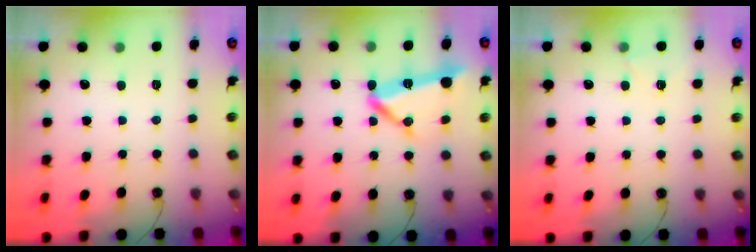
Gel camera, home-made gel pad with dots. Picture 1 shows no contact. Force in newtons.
{"total": 16.0, "press": 16.0, "slide": 1.3}
{"total": 4.0, "press": 3.9, "slide": 0.7}